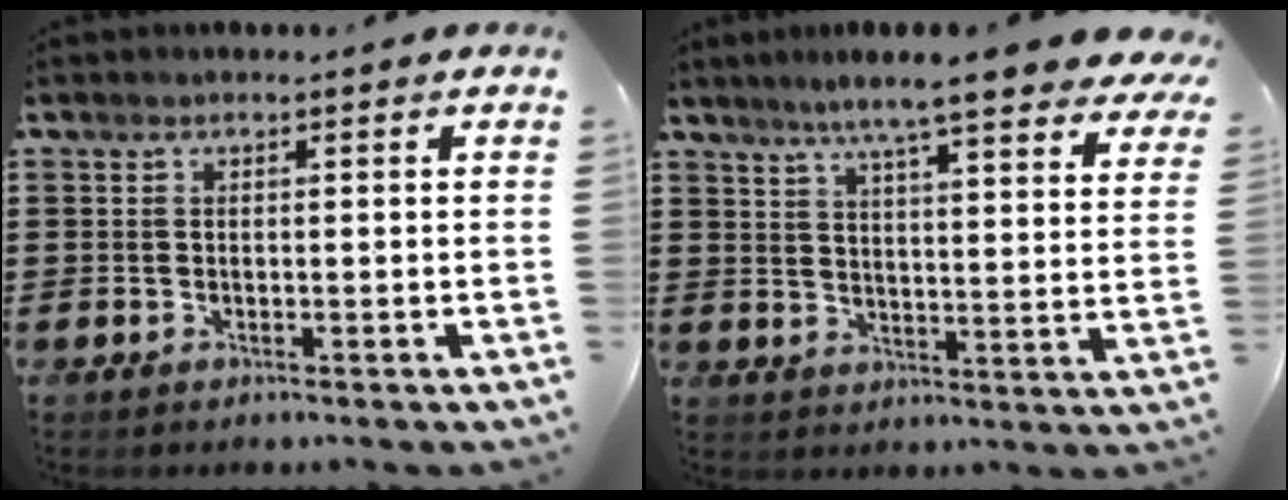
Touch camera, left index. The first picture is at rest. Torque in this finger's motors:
{"motor_torque": [1.32, 0.82, 0.38, 0.02]}